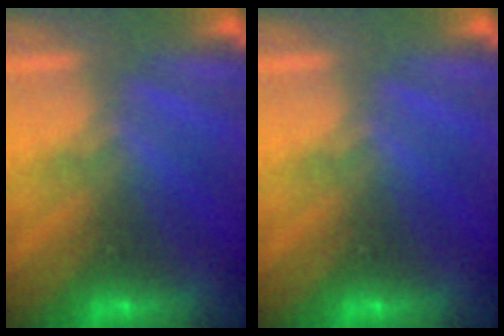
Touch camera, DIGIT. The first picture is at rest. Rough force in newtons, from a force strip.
{"total": 0.0}